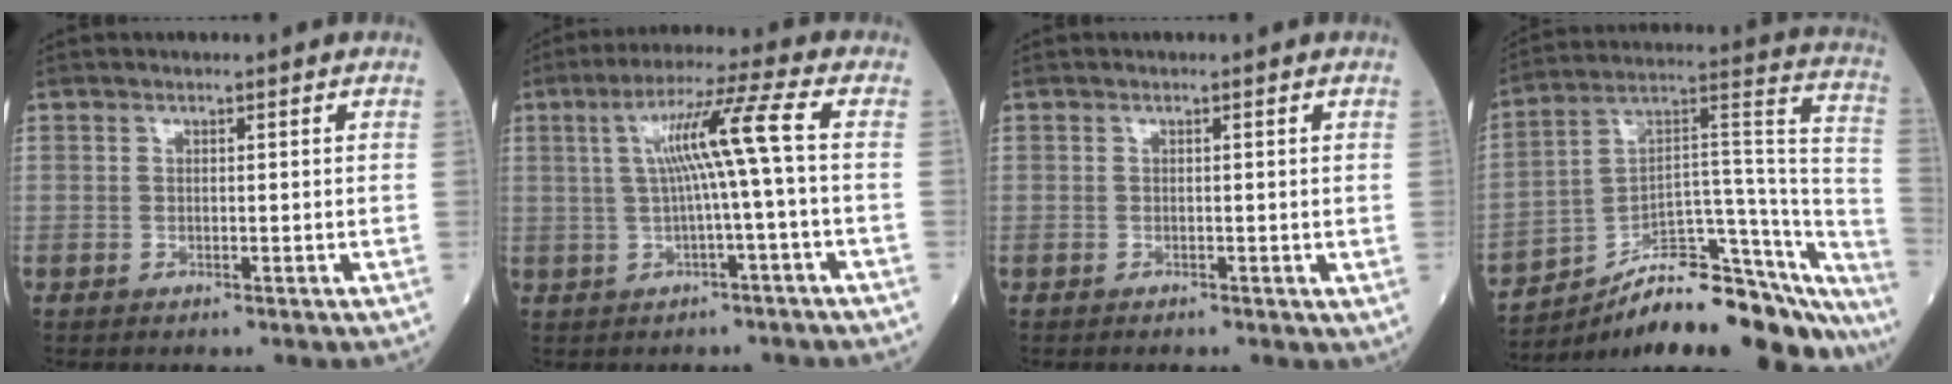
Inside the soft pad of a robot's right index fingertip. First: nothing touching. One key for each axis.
{"total": 8.4, "fx": 0.4, "fy": -1.4, "fz": 8.3, "tx": -0.148, "ty": 0.022, "tz": 0.015}
{"total": 0.5, "fx": -0.2, "fy": 0.4, "fz": 0.2, "tx": -0.002, "ty": 0.001, "tz": -0.005}
{"total": 28.3, "fx": -22.7, "fy": 7.2, "fz": 15.4, "tx": -0.167, "ty": 0.035, "tz": -0.332}